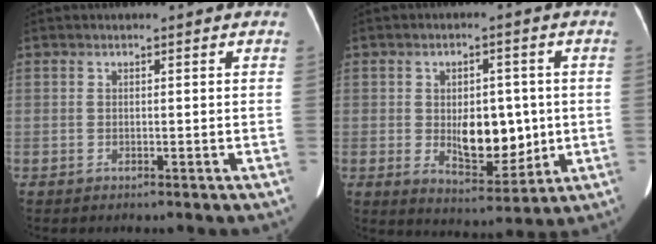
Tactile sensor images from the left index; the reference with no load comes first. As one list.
[{"total": 9.0, "force": [-0.4, 4.8, 7.7], "torque": [-0.118, -0.002, 0.005]}]